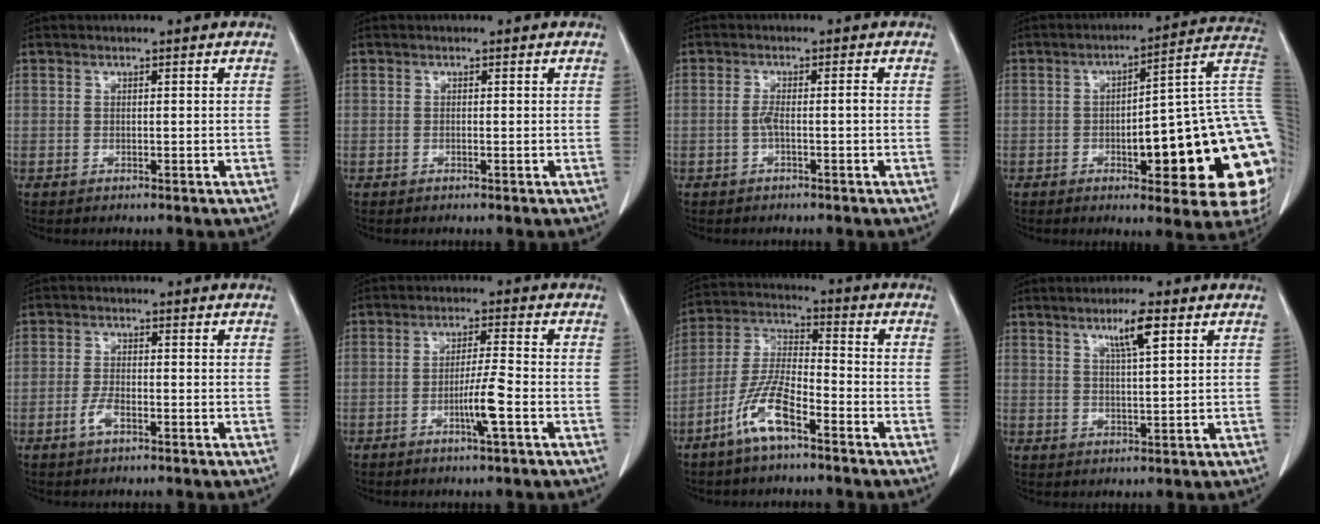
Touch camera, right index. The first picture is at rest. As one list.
[{"total": 0.0}, {"total": 2.3, "force": [-0.7, 0.1, 2.2], "torque": [-0.041, 0.002, -0.013]}, {"total": 24.8, "force": [-3.6, 5.0, 24.0], "torque": [-0.211, 0.026, -0.042]}, {"total": 2.7, "force": [-1.4, 0.7, 2.2], "torque": [-0.047, 0.000, -0.030]}, {"total": 5.1, "force": [-2.0, -0.4, 4.7], "torque": [-0.088, -0.008, -0.038]}, {"total": 9.5, "force": [-5.5, 2.1, 7.4], "torque": [-0.162, -0.002, -0.111]}, {"total": 5.0, "force": [2.7, 0.2, 4.2], "torque": [-0.072, 0.000, 0.045]}]